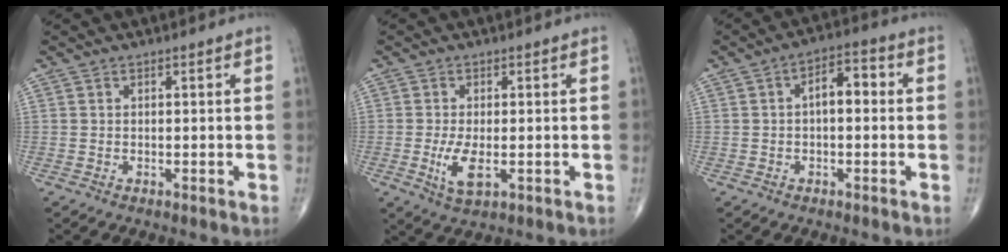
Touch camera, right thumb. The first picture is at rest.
{"total": 5.2, "force": [-1.1, 2.1, 4.6], "torque": [-0.090, -0.011, -0.017]}
{"total": 5.7, "force": [0.2, 3.0, 4.8], "torque": [-0.059, 0.024, -0.007]}